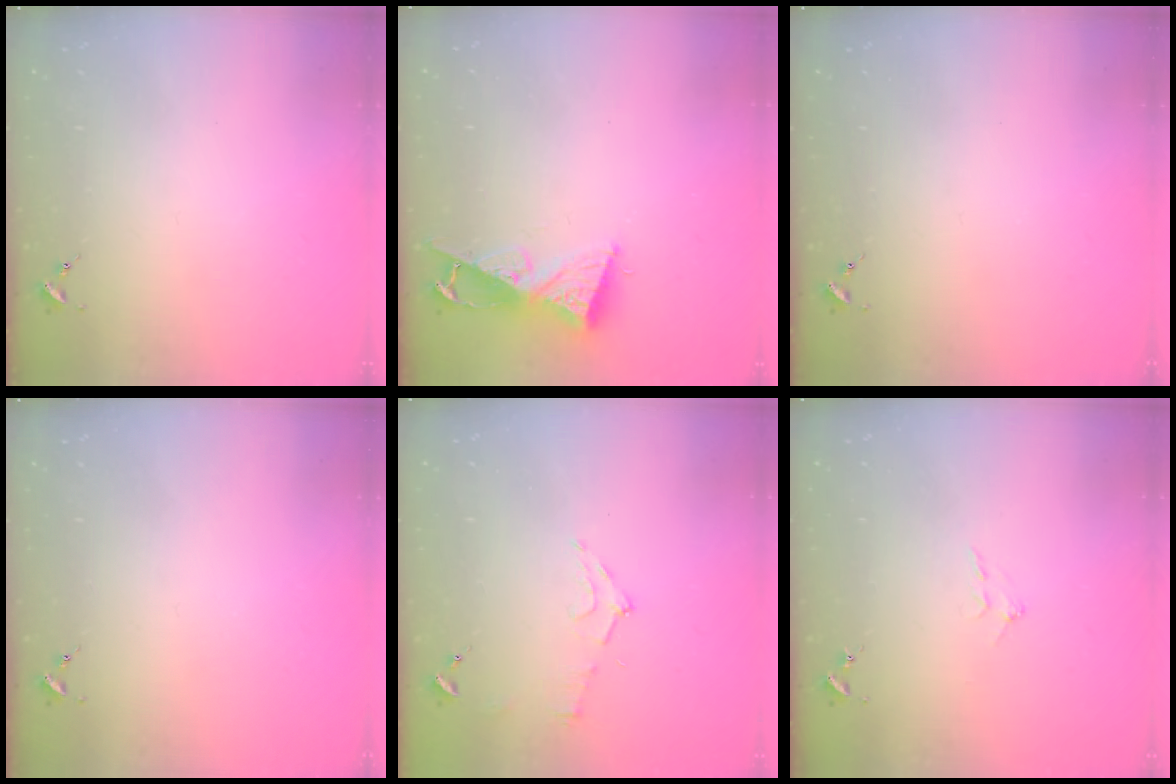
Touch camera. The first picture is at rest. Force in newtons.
{"total": 8.9, "press": 8.9, "slide": 0.3}
{"total": 0.0}
{"total": 0.0}
{"total": 7.4, "press": 7.4, "slide": 0.7}
{"total": 5.0, "press": 5.0, "slide": 0.9}